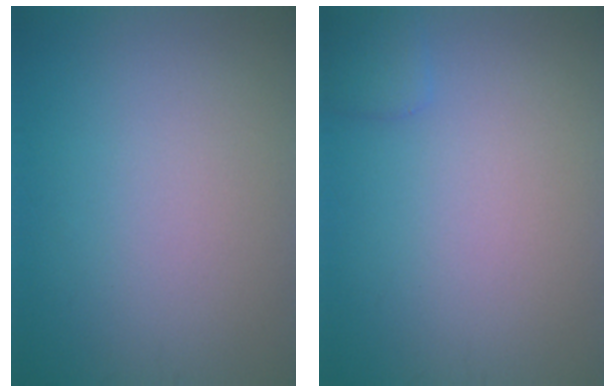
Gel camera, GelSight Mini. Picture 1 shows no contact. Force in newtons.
{"total": 1.3, "press": 1.3, "slide": 0.1}